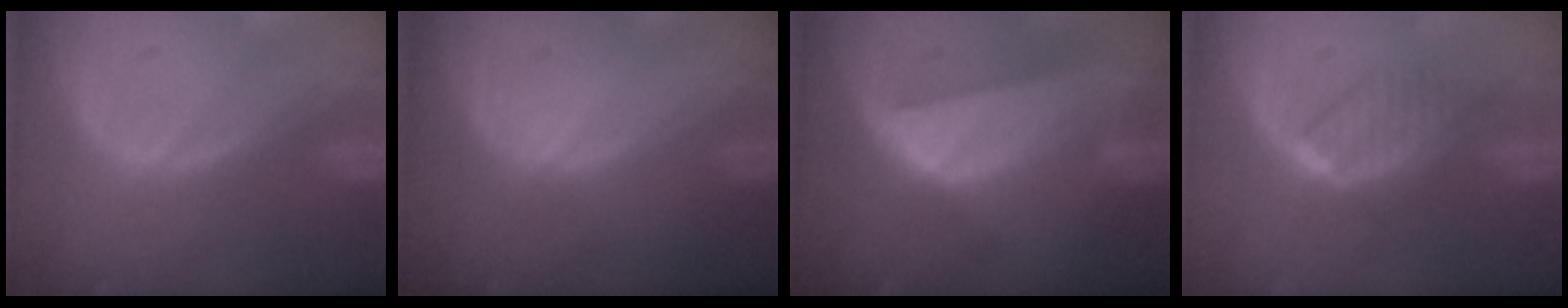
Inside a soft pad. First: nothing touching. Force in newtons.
{"total": 0.6, "press": 0.1, "slide": 0.6}
{"total": 8.2, "press": 7.2, "slide": 3.9}
{"total": 6.5, "press": 5.5, "slide": 3.5}